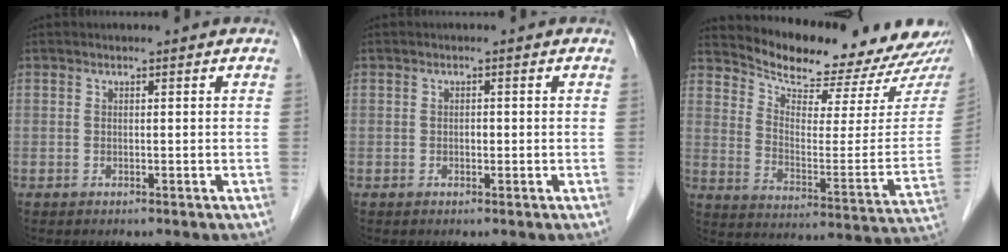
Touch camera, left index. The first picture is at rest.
{"total": 0.8, "force": [-0.4, 0.5, 0.5], "torque": [-0.006, -0.002, -0.009]}
{"total": 19.2, "force": [18.3, 3.7, 4.8], "torque": [-0.066, -0.073, 0.239]}